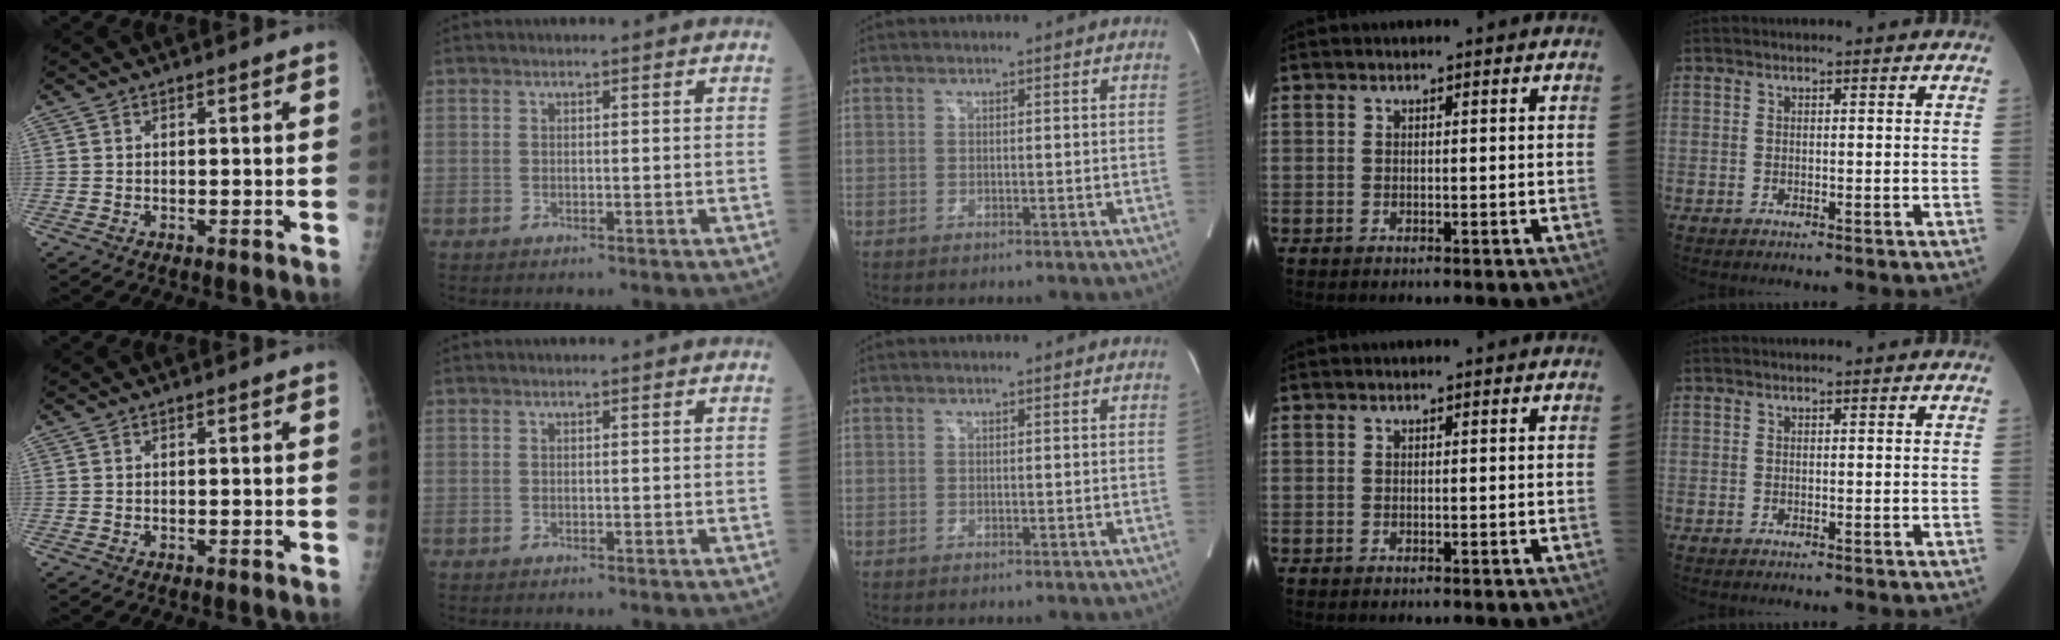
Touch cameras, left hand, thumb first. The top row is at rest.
{}